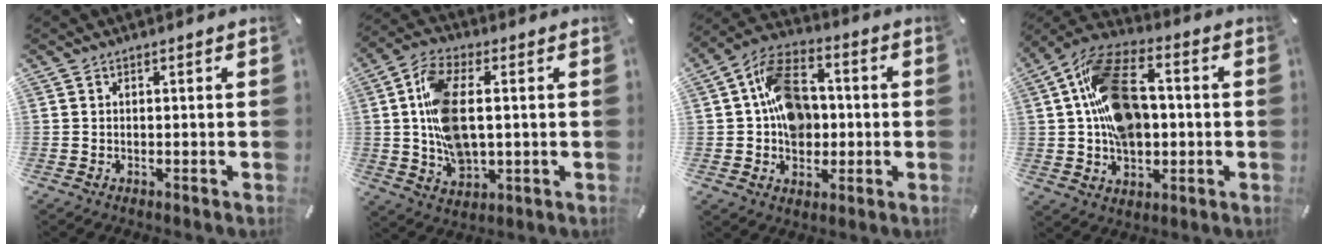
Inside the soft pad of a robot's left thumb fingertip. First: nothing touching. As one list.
[{"total": 13.2, "force": [1.1, 7.3, 11.0], "torque": [-0.238, 0.002, 0.022]}, {"total": 13.5, "force": [0.5, 10.6, 8.3], "torque": [-0.156, 0.025, 0.013]}, {"total": 19.2, "force": [1.9, 13.2, 13.8], "torque": [-0.258, 0.019, 0.038]}]